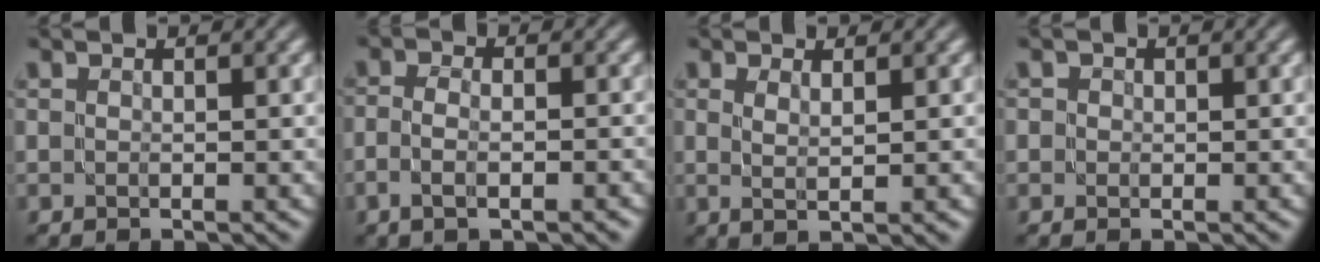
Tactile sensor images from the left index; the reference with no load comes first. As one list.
[{"total": 3.1, "force": [-1.2, 1.3, 2.5], "torque": [-0.034, 0.001, -0.017]}, {"total": 1.8, "force": [0.6, 0.3, 1.7], "torque": [-0.026, -0.001, 0.010]}, {"total": 0.9, "force": [0.3, 0.8, 0.2], "torque": [0.008, -0.002, -0.008]}]